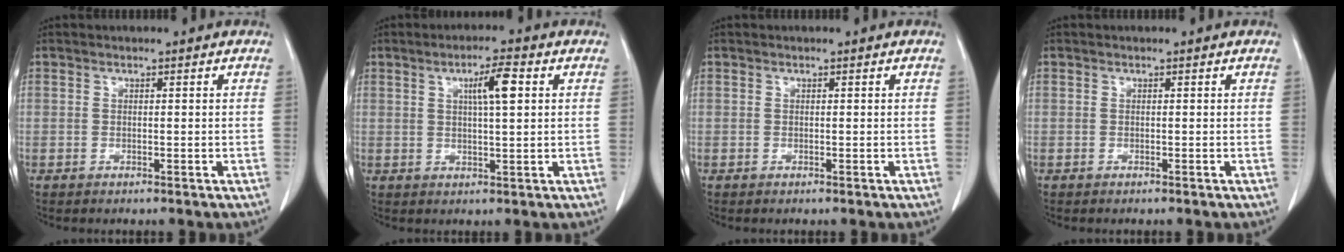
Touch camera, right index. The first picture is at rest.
{"total": 5.2, "force": [1.6, 0.5, 4.9], "torque": [-0.083, 0.003, 0.027]}
{"total": 0.0}
{"total": 0.0}